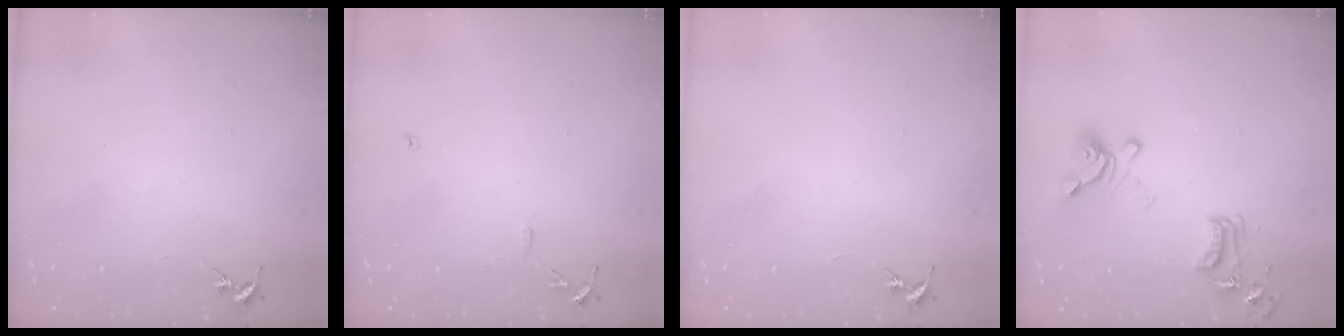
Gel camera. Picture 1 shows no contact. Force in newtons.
{"total": 6.1, "press": 6.0, "slide": 0.6}
{"total": 0.0}
{"total": 15.0, "press": 14.9, "slide": 1.3}